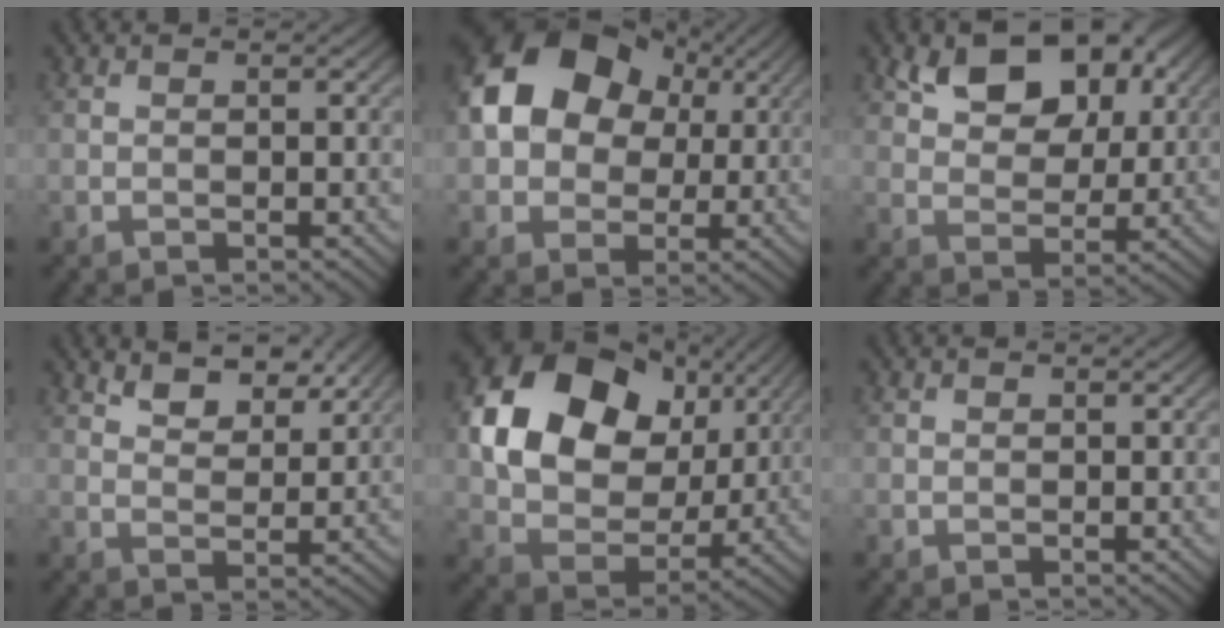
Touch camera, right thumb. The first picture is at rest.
{"total": 13.9, "force": [3.5, 10.4, 8.6], "torque": [-0.165, 0.025, 0.048]}
{"total": 10.1, "force": [5.0, 6.1, 6.3], "torque": [-0.111, 0.002, 0.083]}
{"total": 5.7, "force": [4.0, 2.6, 3.0], "torque": [-0.054, -0.008, 0.078]}
{"total": 16.7, "force": [5.3, 12.1, 10.2], "torque": [-0.227, 0.011, 0.099]}
{"total": 0.0}